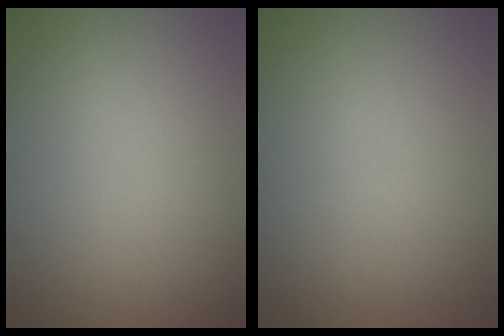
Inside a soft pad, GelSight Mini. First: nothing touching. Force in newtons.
{"total": 0.0}